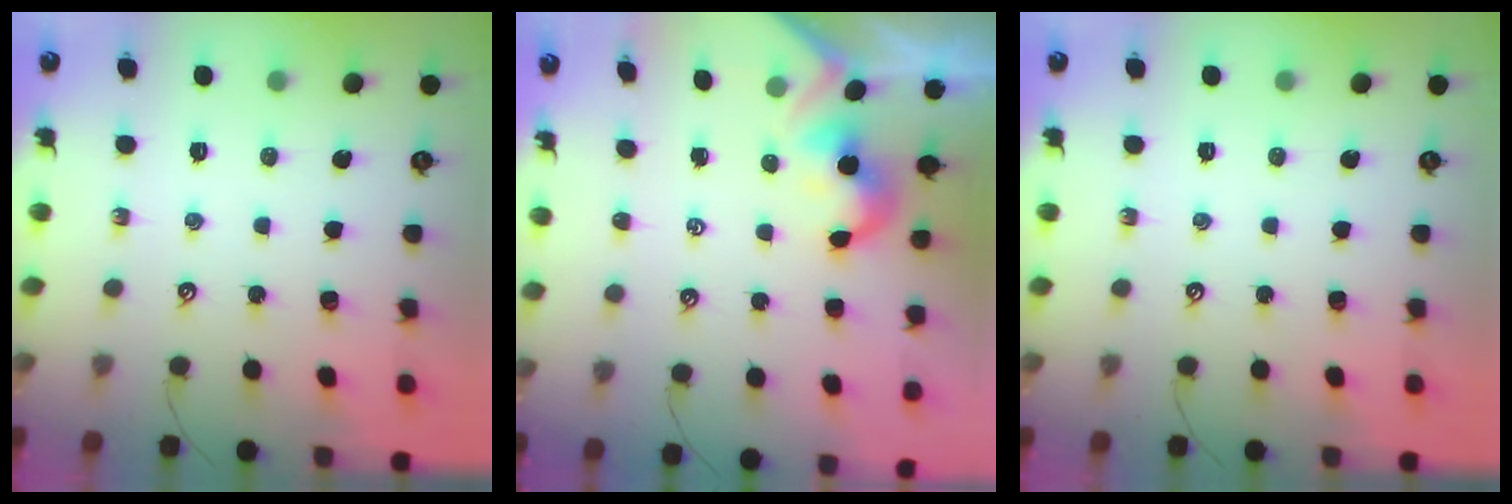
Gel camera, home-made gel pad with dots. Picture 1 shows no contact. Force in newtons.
{"total": 2.1, "press": 2.0, "slide": 0.5}
{"total": 0.0}